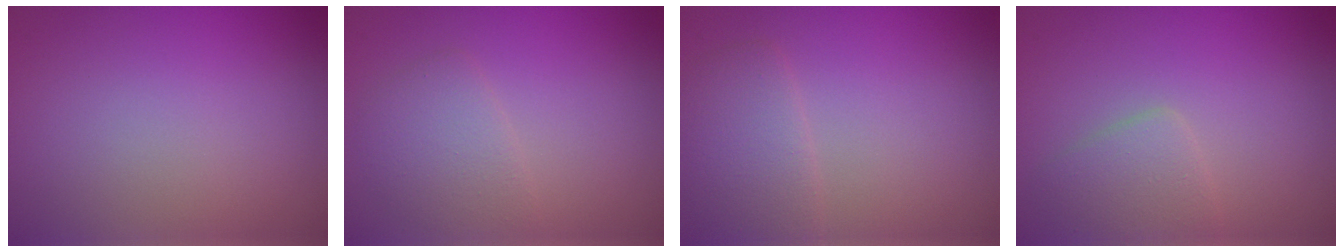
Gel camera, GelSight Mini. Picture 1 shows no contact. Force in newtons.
{"total": 2.7, "press": 2.7, "slide": 0.1}
{"total": 2.9, "press": 2.9, "slide": 0.1}
{"total": 2.4, "press": 2.4, "slide": 0.0}